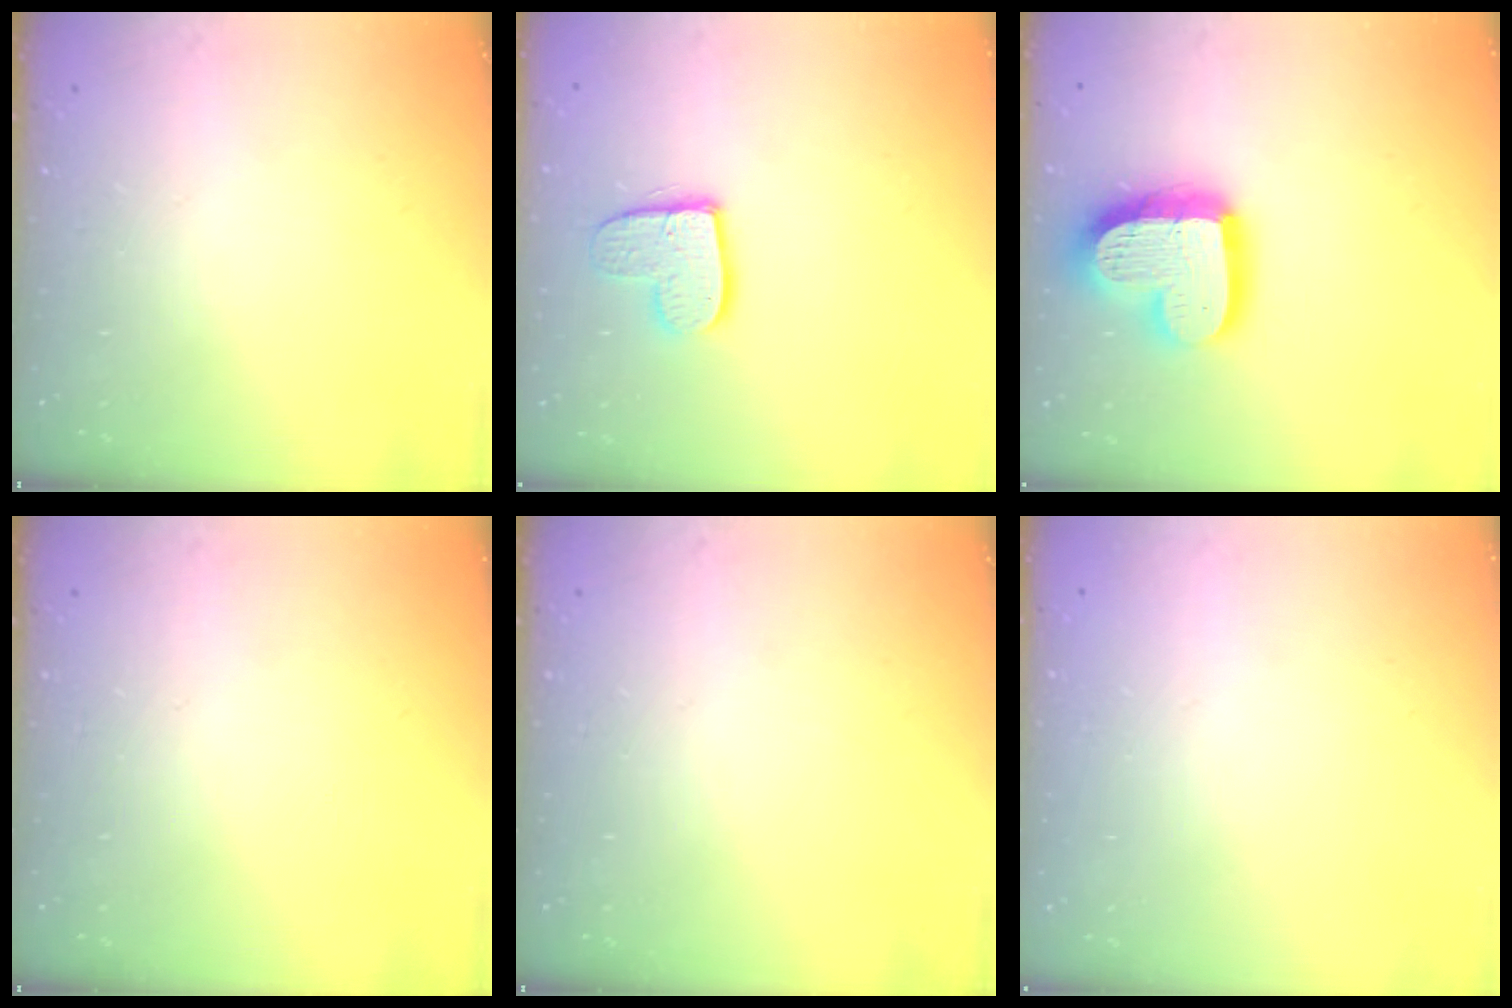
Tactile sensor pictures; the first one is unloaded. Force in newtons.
{"total": 11.6, "press": 11.6, "slide": 1.0}
{"total": 17.9, "press": 17.8, "slide": 1.7}
{"total": 0.0}
{"total": 0.0}
{"total": 0.0}